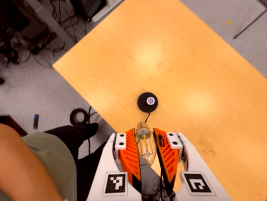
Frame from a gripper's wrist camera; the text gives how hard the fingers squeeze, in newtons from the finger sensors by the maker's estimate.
{"total": 19.7, "left": 21.2, "right": 18.1}